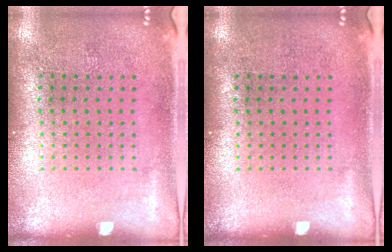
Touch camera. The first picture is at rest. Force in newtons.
{"total": 0.0}